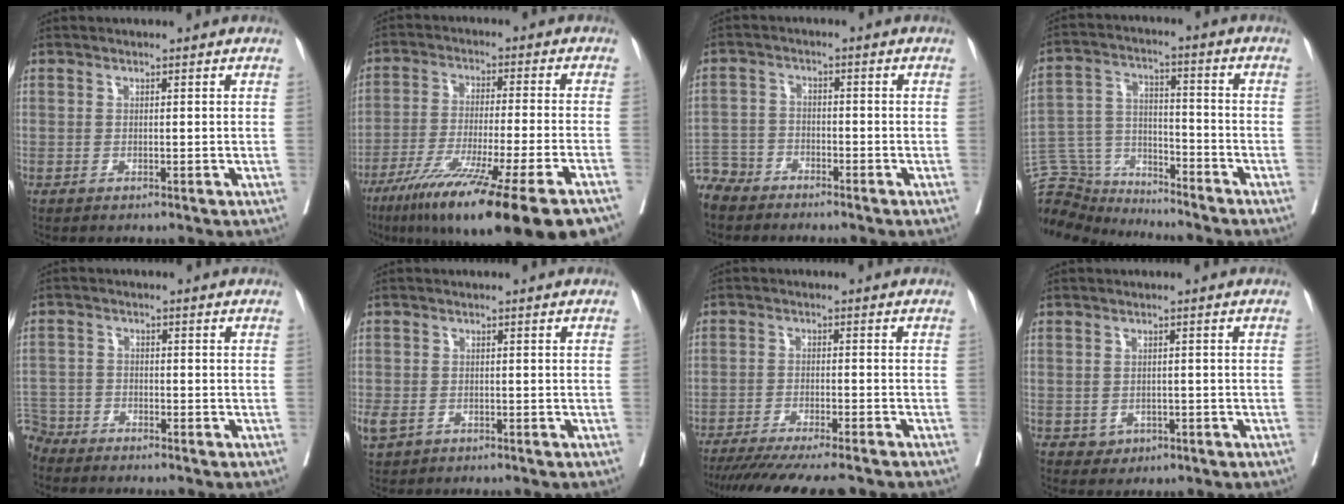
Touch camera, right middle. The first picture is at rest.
{"total": 23.3, "force": [-15.9, 0.5, 17.0], "torque": [-0.212, -0.058, -0.251]}
{"total": 6.7, "force": [-5.8, 3.3, 0.6], "torque": [-0.016, -0.006, -0.114]}
{"total": 11.7, "force": [-11.4, 2.6, 0.6], "torque": [-0.018, 0.047, -0.207]}
{"total": 4.9, "force": [-4.4, 1.9, -0.8], "torque": [0.018, -0.004, -0.091]}
{"total": 4.2, "force": [-2.2, 2.8, 2.3], "torque": [-0.056, -0.003, -0.032]}
{"total": 16.1, "force": [-14.0, 1.4, 7.8], "torque": [-0.117, -0.039, -0.199]}
{"total": 3.1, "force": [-1.1, 2.8, 1.0], "torque": [-0.014, 0.004, -0.004]}